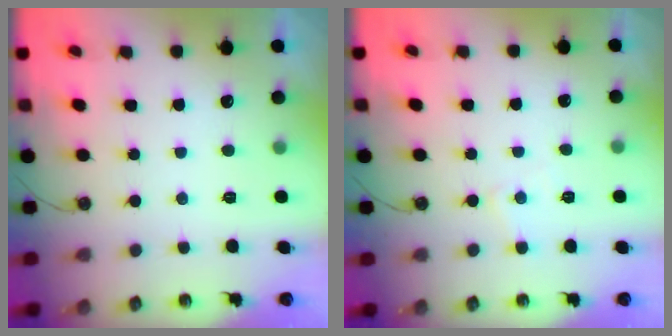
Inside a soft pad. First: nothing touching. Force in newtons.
{"total": 4.2, "press": 4.2, "slide": 0.5}